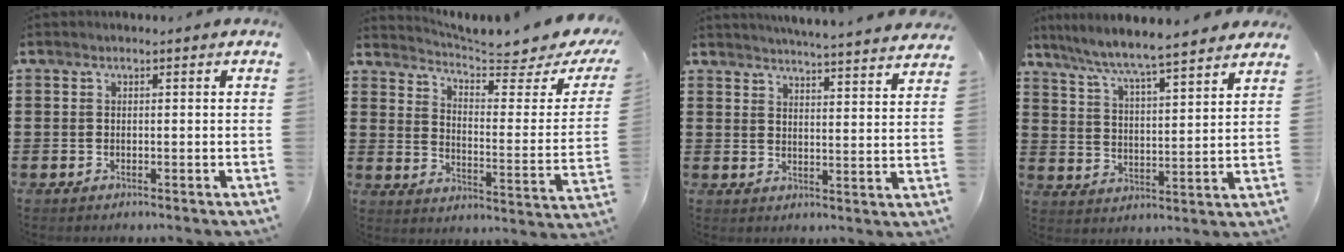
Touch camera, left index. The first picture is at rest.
{"total": 5.0, "force": [4.5, -0.1, 2.1], "torque": [-0.051, -0.046, 0.068]}
{"total": 4.4, "force": [4.3, -0.7, 0.6], "torque": [-0.021, -0.036, 0.073]}
{"total": 5.8, "force": [5.4, -0.5, 2.0], "torque": [-0.065, -0.037, 0.086]}